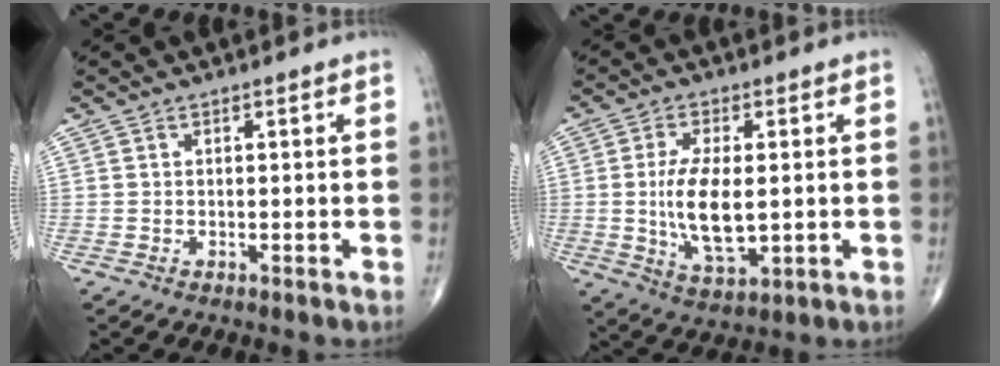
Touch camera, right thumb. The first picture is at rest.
{"total": 11.1, "force": [-0.2, 5.0, 9.9], "torque": [-0.182, -0.019, 0.003]}